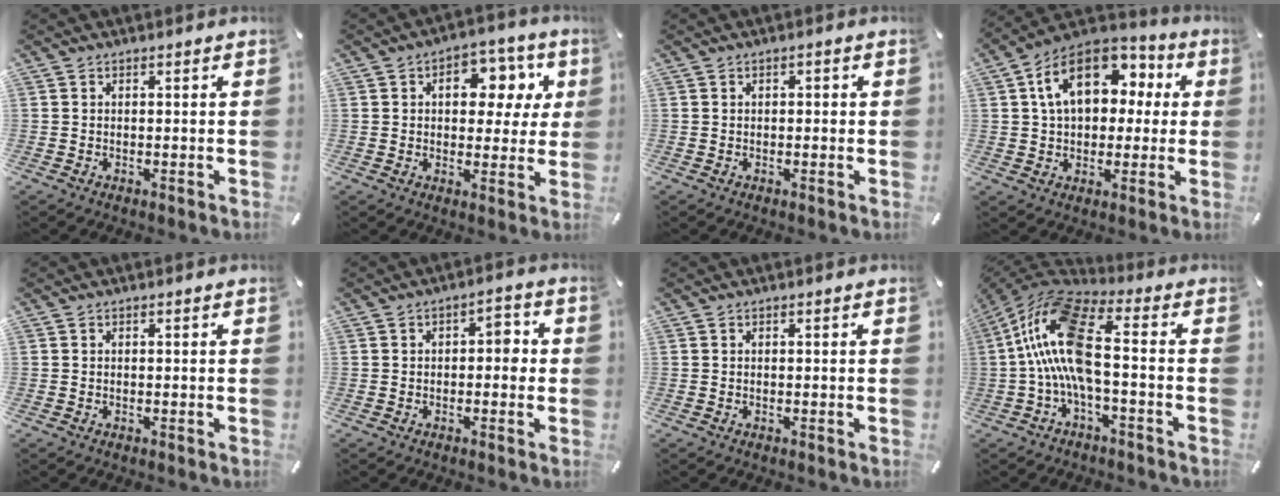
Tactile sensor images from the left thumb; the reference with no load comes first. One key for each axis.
{"total": 10.7, "fx": 2.9, "fy": 7.2, "fz": 7.3, "tx": -0.086, "ty": -0.006, "tz": 0.040}
{"total": 0.9, "fx": -0.1, "fy": 0.7, "fz": 0.6, "tx": -0.010, "ty": 0.005, "tz": -0.004}
{"total": 15.8, "fx": 4.5, "fy": 11.6, "fz": 9.8, "tx": -0.172, "ty": -0.004, "tz": 0.083}
{"total": 0.0}
{"total": 3.8, "fx": -0.8, "fy": 2.1, "fz": 3.0, "tx": -0.040, "ty": 0.010, "tz": -0.022}
{"total": 0.0}
{"total": 15.2, "fx": -1.2, "fy": 5.9, "fz": 14.0, "tx": -0.290, "ty": -0.001, "tz": -0.026}